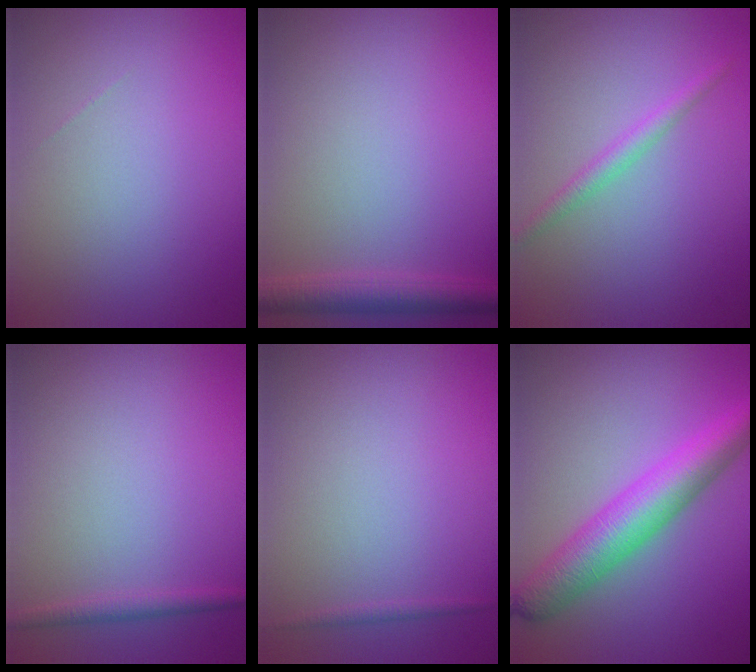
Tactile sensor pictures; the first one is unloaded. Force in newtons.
{"total": 3.0, "press": 3.0, "slide": 0.1}
{"total": 1.7, "press": 1.7, "slide": 0.1}
{"total": 1.3, "press": 1.3, "slide": 0.1}
{"total": 0.6, "press": 0.6, "slide": 0.0}
{"total": 6.4, "press": 6.4, "slide": 0.1}